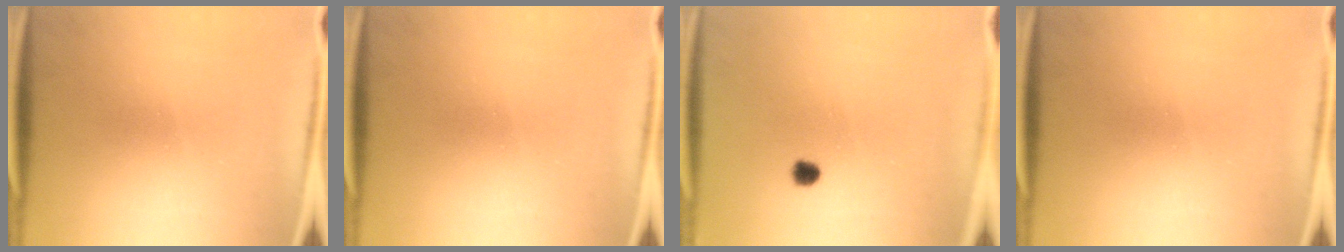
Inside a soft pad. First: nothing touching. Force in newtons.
{"total": 0.0}
{"total": 2.3}
{"total": 0.0}